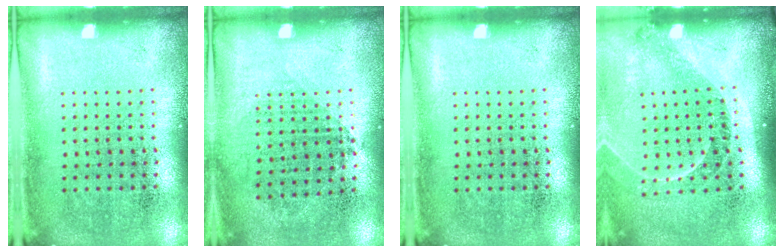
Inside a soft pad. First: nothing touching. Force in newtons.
{"total": 0.8, "press": 0.7, "slide": 0.4}
{"total": 0.0}
{"total": 1.4, "press": 1.3, "slide": 0.5}